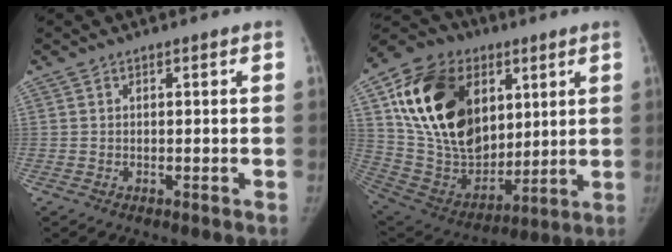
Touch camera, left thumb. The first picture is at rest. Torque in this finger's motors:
{"motor_torque": [0.13, 1.73, 2.45, -0.32, 0.23]}